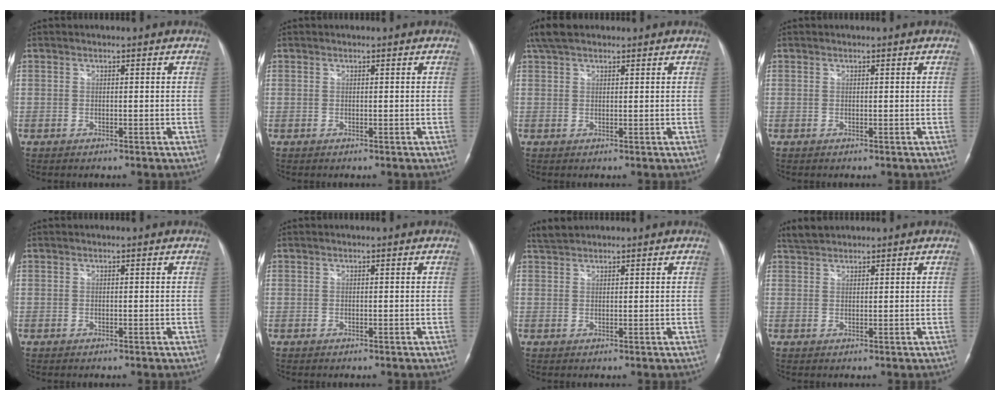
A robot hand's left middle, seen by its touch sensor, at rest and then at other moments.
{"total": 0.0}
{"total": 4.6, "force": [3.5, 1.9, 2.2], "torque": [-0.052, 0.027, 0.068]}
{"total": 0.0}
{"total": 0.0}
{"total": 0.0}
{"total": 2.3, "force": [2.2, 0.4, 0.4], "torque": [-0.013, 0.015, 0.045]}
{"total": 2.7, "force": [2.6, 0.7, 0.5], "torque": [-0.012, 0.016, 0.048]}